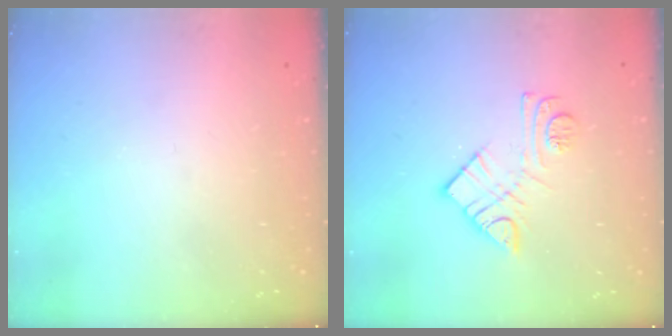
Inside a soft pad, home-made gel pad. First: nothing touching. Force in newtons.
{"total": 10.5, "press": 10.5, "slide": 0.6}